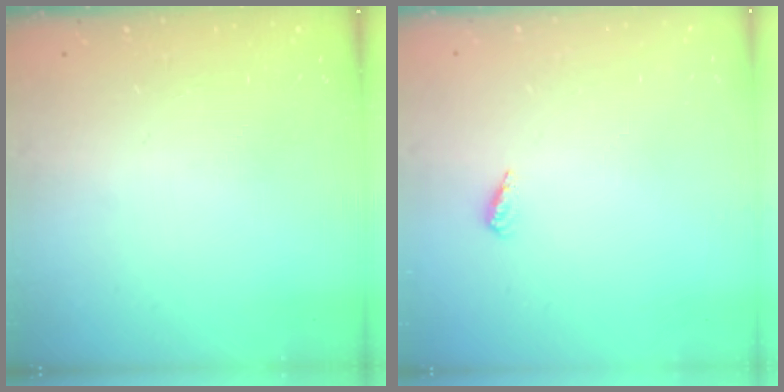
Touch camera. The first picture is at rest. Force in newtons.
{"total": 2.6, "press": 2.2, "slide": 1.3}